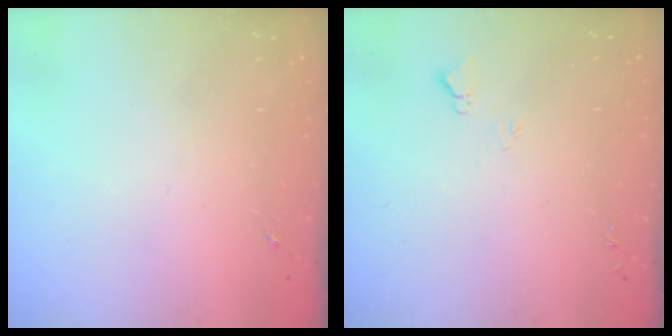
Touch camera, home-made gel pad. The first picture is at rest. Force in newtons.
{"total": 4.9, "press": 4.9, "slide": 0.6}